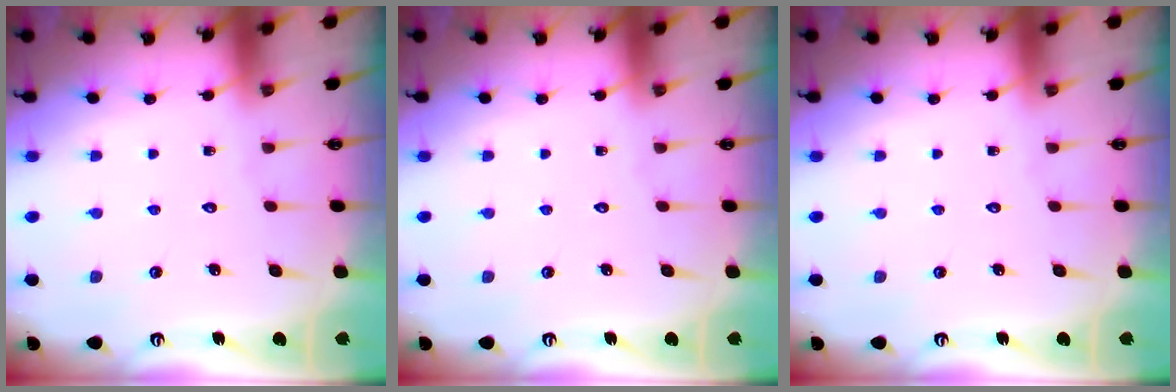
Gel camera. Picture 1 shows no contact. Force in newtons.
{"total": 0.0}
{"total": 0.0}